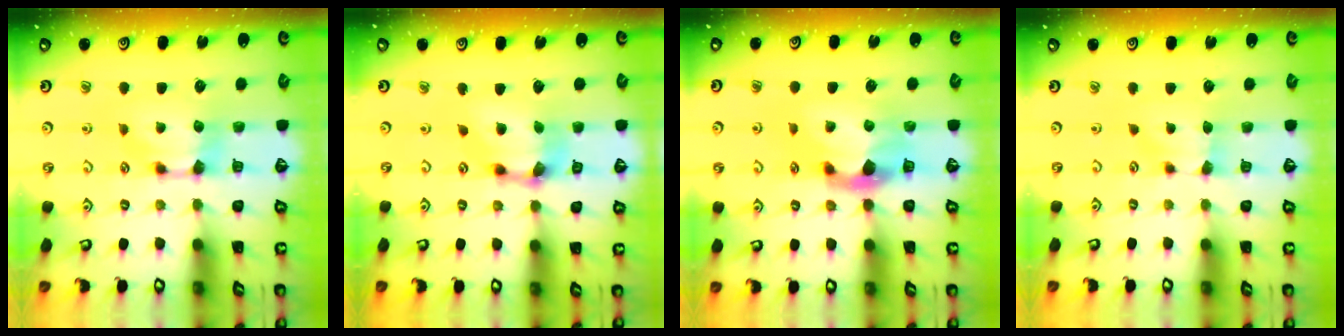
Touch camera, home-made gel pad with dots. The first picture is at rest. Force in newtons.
{"total": 5.5, "press": 5.0, "slide": 2.4}
{"total": 3.0, "press": 2.6, "slide": 1.5}
{"total": 1.2, "press": 1.1, "slide": 0.4}